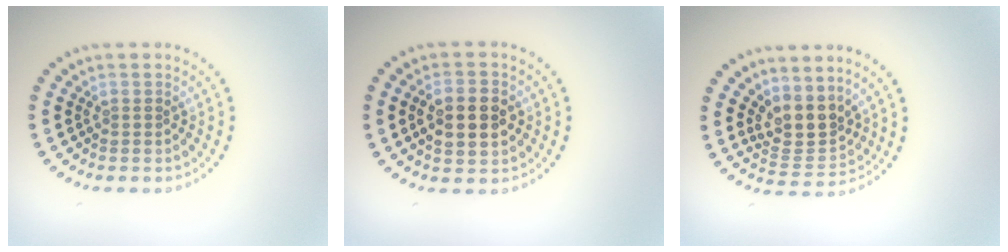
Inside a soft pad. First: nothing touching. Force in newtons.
{"total": 5.1, "press": 5.1, "slide": 0.2}
{"total": 3.5, "press": 2.7, "slide": 2.3}